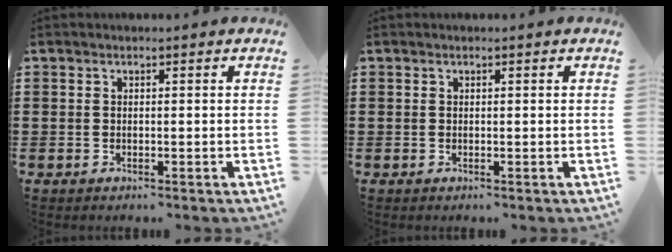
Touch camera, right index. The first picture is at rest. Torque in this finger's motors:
{"motor_torque": [-0.22, -0.19, -0.07, 0.01]}